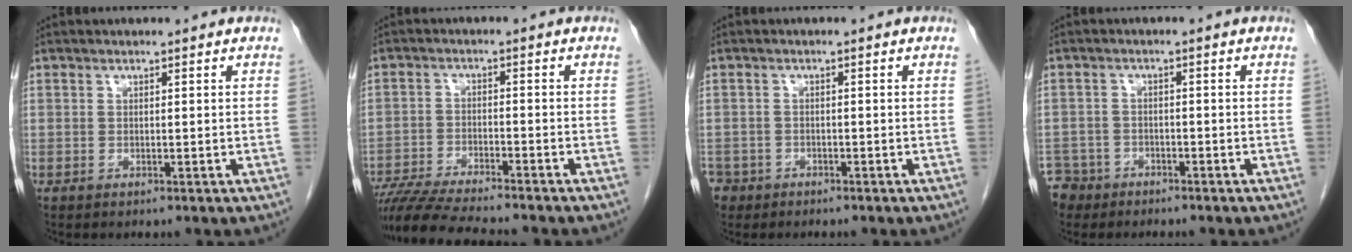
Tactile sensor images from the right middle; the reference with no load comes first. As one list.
[{"total": 11.7, "force": [-10.4, 0.2, 5.2], "torque": [-0.085, -0.019, -0.170]}, {"total": 3.9, "force": [-2.8, 2.7, 0.1], "torque": [-0.002, 0.005, -0.050]}, {"total": 4.9, "force": [-3.7, 3.2, -0.6], "torque": [0.011, 0.004, -0.070]}]